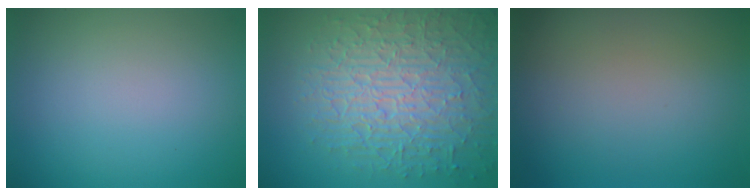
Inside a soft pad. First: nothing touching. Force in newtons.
{"total": 8.9, "press": 6.3, "slide": 6.4}
{"total": 0.0}